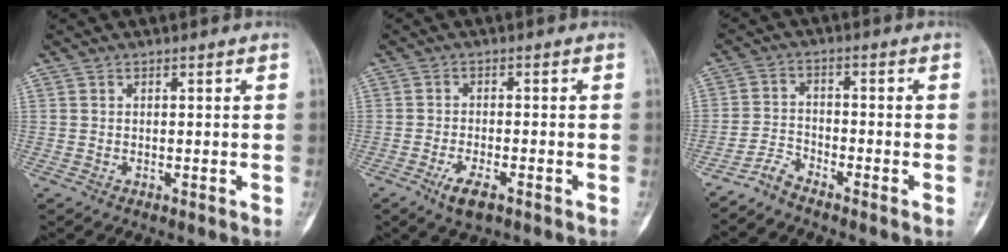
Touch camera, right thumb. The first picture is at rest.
{"total": 4.6, "force": [-2.6, 1.6, 3.5], "torque": [-0.066, 0.002, -0.044]}
{"total": 3.5, "force": [-3.4, 0.5, 0.6], "torque": [-0.011, 0.011, -0.074]}